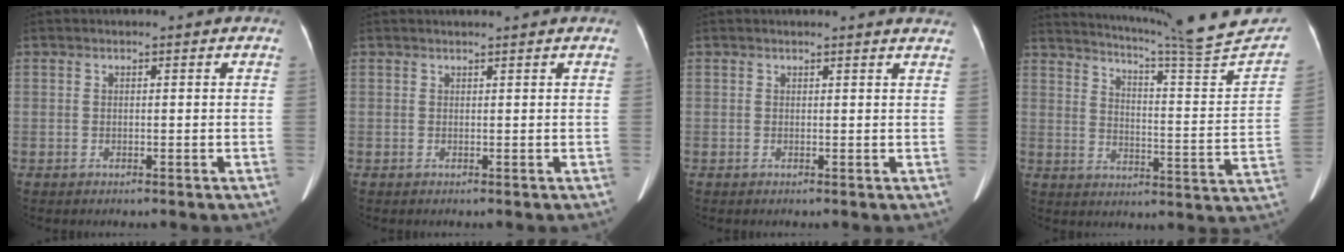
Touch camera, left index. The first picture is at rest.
{"total": 1.7, "force": [1.5, -0.4, 0.6], "torque": [-0.010, 0.013, 0.025]}
{"total": 3.6, "force": [3.5, 0.0, 0.8], "torque": [-0.012, -0.007, 0.020]}
{"total": 23.2, "force": [21.1, -0.4, 9.8], "torque": [-0.148, -0.069, 0.267]}